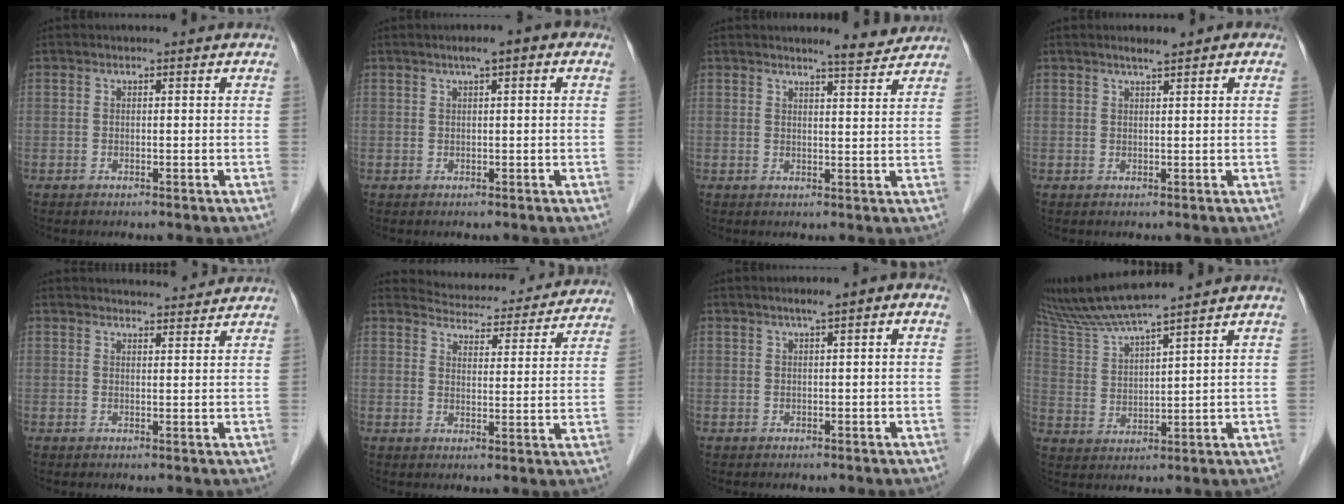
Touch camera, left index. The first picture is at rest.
{"total": 3.2, "force": [1.6, 0.7, 2.8], "torque": [-0.041, 0.016, 0.018]}
{"total": 4.0, "force": [3.9, 0.2, 1.0], "torque": [-0.024, -0.005, 0.046]}
{"total": 1.7, "force": [1.3, 0.3, 1.2], "torque": [-0.023, 0.007, 0.019]}
{"total": 6.5, "force": [6.4, 0.8, 0.9], "torque": [-0.008, 0.014, 0.071]}
{"total": 15.7, "force": [15.1, 3.7, 2.4], "torque": [-0.015, -0.002, 0.176]}
{"total": 3.0, "force": [1.2, 0.6, 2.7], "torque": [-0.038, 0.013, 0.013]}
{"total": 9.6, "force": [8.6, -1.4, 4.1], "torque": [-0.088, 0.012, 0.170]}